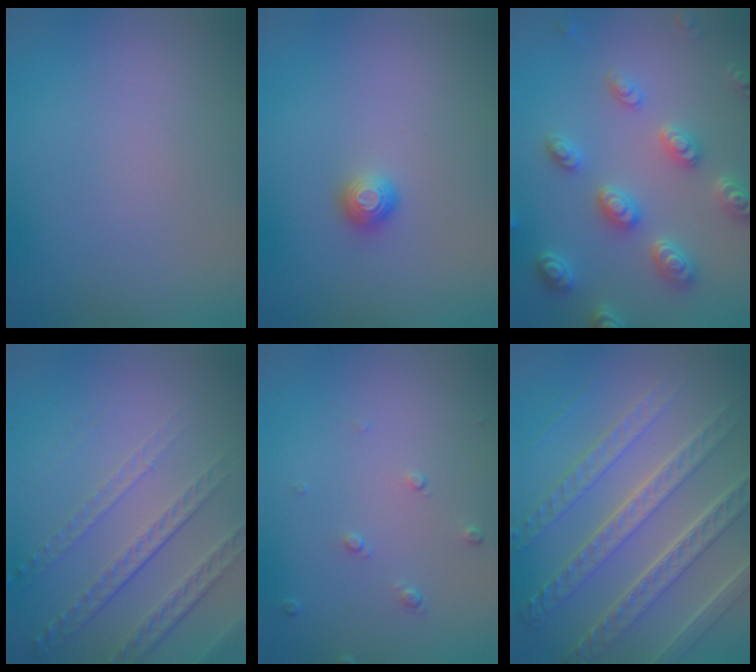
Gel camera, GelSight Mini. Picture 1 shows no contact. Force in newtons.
{"total": 1.1, "press": 1.0, "slide": 0.2}
{"total": 5.2, "press": 5.0, "slide": 1.2}
{"total": 5.0, "press": 3.2, "slide": 3.8}
{"total": 0.9, "press": 0.6, "slide": 0.7}
{"total": 8.2, "press": 6.2, "slide": 5.4}